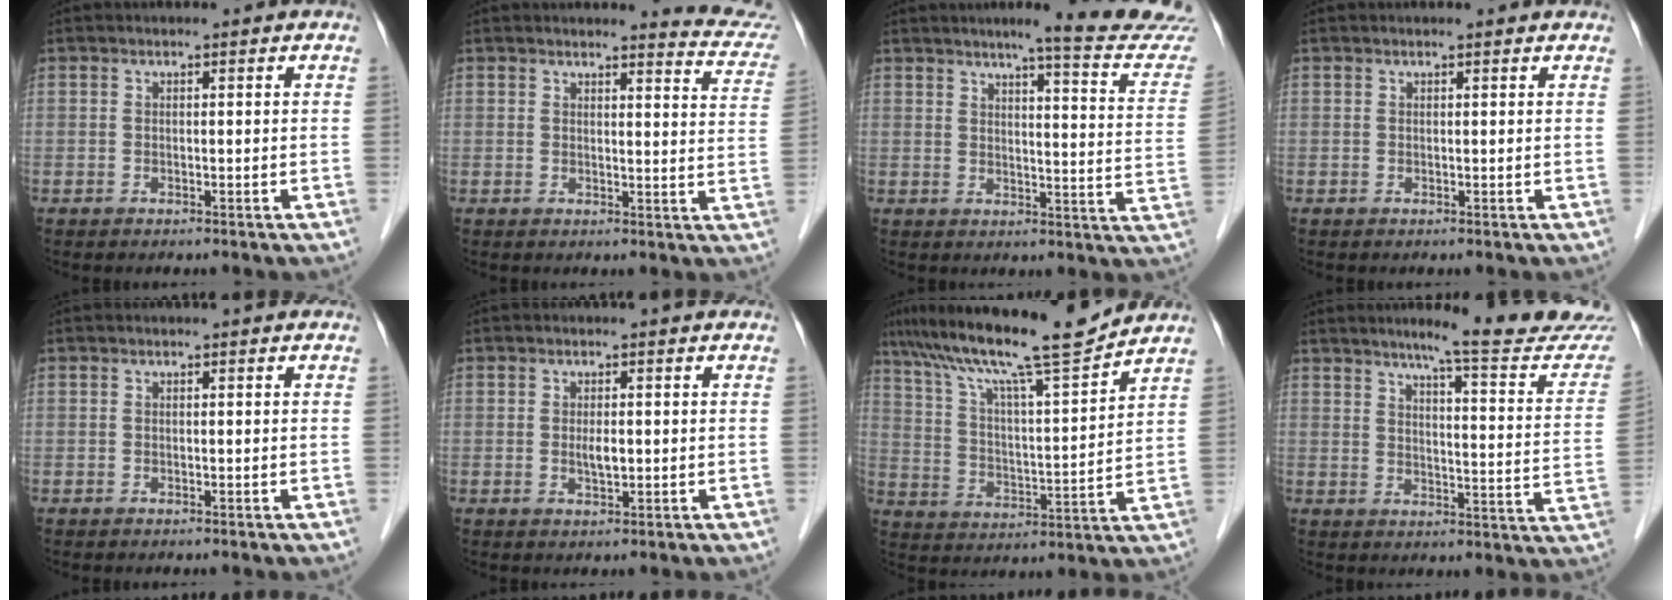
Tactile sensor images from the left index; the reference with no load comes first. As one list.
[{"total": 7.5, "force": [7.5, 0.4, 0.6], "torque": [0.002, -0.052, 0.058]}, {"total": 14.1, "force": [13.1, -1.0, 5.1], "torque": [-0.060, -0.072, 0.141]}, {"total": 1.3, "force": [1.3, 0.2, 0.3], "torque": [-0.013, 0.007, 0.012]}, {"total": 0.0}, {"total": 1.9, "force": [0.0, 0.7, 1.8], "torque": [-0.036, -0.001, 0.000]}, {"total": 15.9, "force": [13.4, -0.2, 8.5], "torque": [-0.149, 0.006, 0.221]}, {"total": 17.3, "force": [15.6, -0.4, 7.5], "torque": [-0.095, -0.067, 0.184]}]